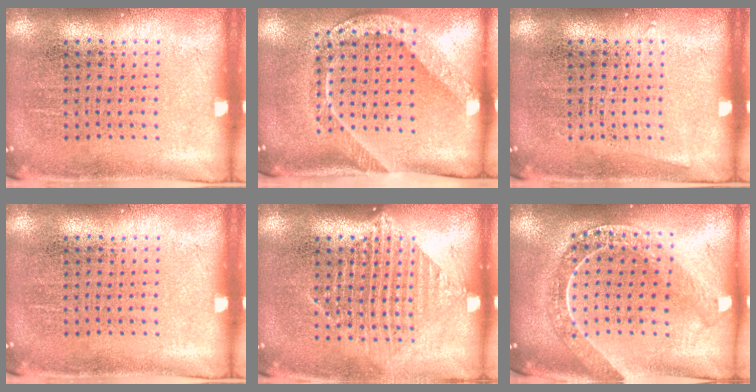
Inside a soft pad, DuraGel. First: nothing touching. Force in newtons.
{"total": 2.1, "press": 1.5, "slide": 1.5}
{"total": 0.7, "press": 0.7, "slide": 0.0}
{"total": 0.0}
{"total": 1.4, "press": 1.2, "slide": 0.7}
{"total": 2.2, "press": 1.8, "slide": 1.2}